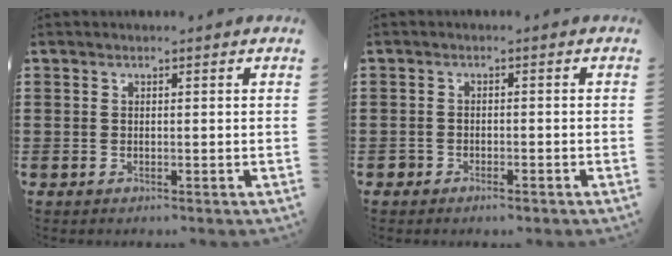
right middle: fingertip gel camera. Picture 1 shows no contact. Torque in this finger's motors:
{"motor_torque": [-0.24, -0.18, -0.02, -0.01]}